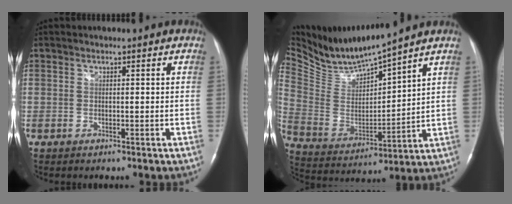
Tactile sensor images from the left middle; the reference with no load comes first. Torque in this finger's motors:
{"motor_torque": [-0.39, -0.48, -0.22, -0.03]}